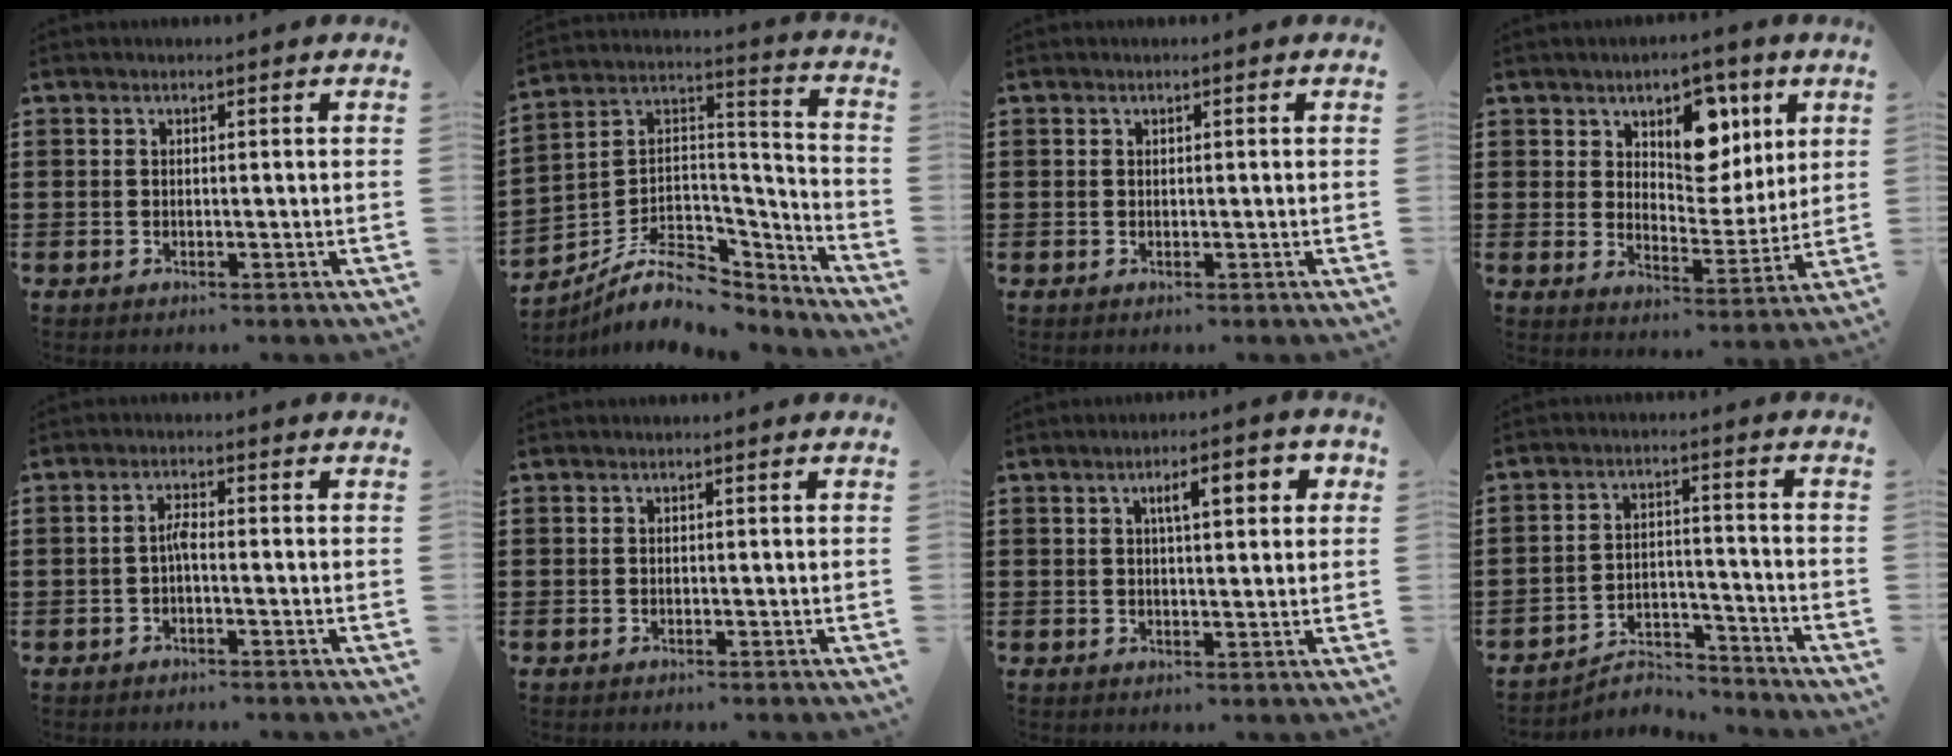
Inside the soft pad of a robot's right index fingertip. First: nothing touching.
{"total": 9.3, "force": [-6.4, 5.2, 4.3], "torque": [-0.093, 0.009, -0.118]}
{"total": 0.0}
{"total": 8.8, "force": [5.3, 5.4, 4.6], "torque": [-0.078, -0.015, 0.090]}
{"total": 2.0, "force": [-0.6, 0.5, 1.9], "torque": [-0.046, 0.001, -0.015]}
{"total": 0.0}
{"total": 5.2, "force": [1.7, 1.5, 4.7], "torque": [-0.079, 0.003, 0.022]}
{"total": 4.6, "force": [-4.4, 1.2, 0.6], "torque": [-0.014, 0.012, -0.090]}